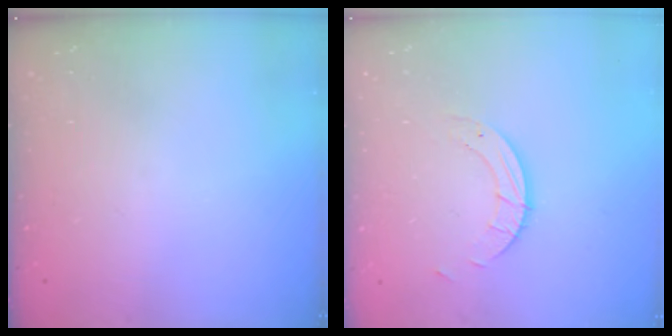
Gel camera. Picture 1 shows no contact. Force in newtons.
{"total": 4.3, "press": 4.3, "slide": 0.3}